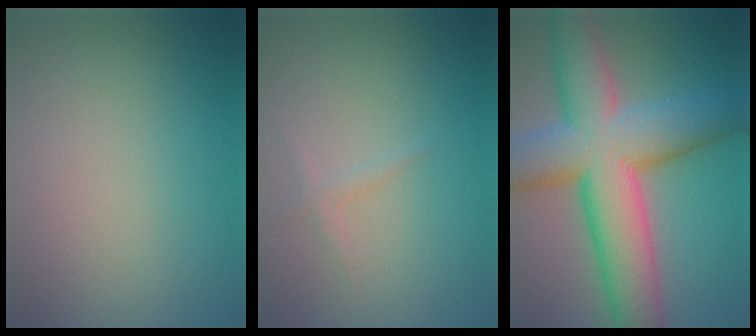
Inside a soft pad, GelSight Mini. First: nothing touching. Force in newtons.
{"total": 0.8, "press": 0.8, "slide": 0.1}
{"total": 12.7, "press": 12.6, "slide": 0.5}